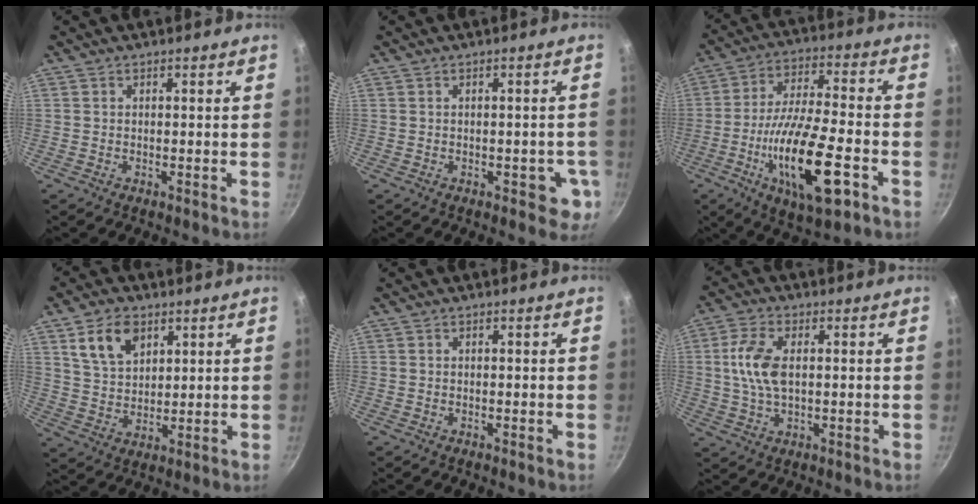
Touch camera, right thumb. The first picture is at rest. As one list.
[{"total": 4.5, "force": [-1.3, 2.6, 3.4], "torque": [-0.015, 0.004, -0.015]}, {"total": 19.6, "force": [-7.1, 6.2, 17.2], "torque": [-0.302, 0.019, -0.124]}, {"total": 9.2, "force": [4.5, 5.8, 5.4], "torque": [-0.078, -0.015, 0.090]}, {"total": 0.0}, {"total": 8.4, "force": [1.0, 4.5, 7.0], "torque": [-0.139, 0.009, 0.015]}]